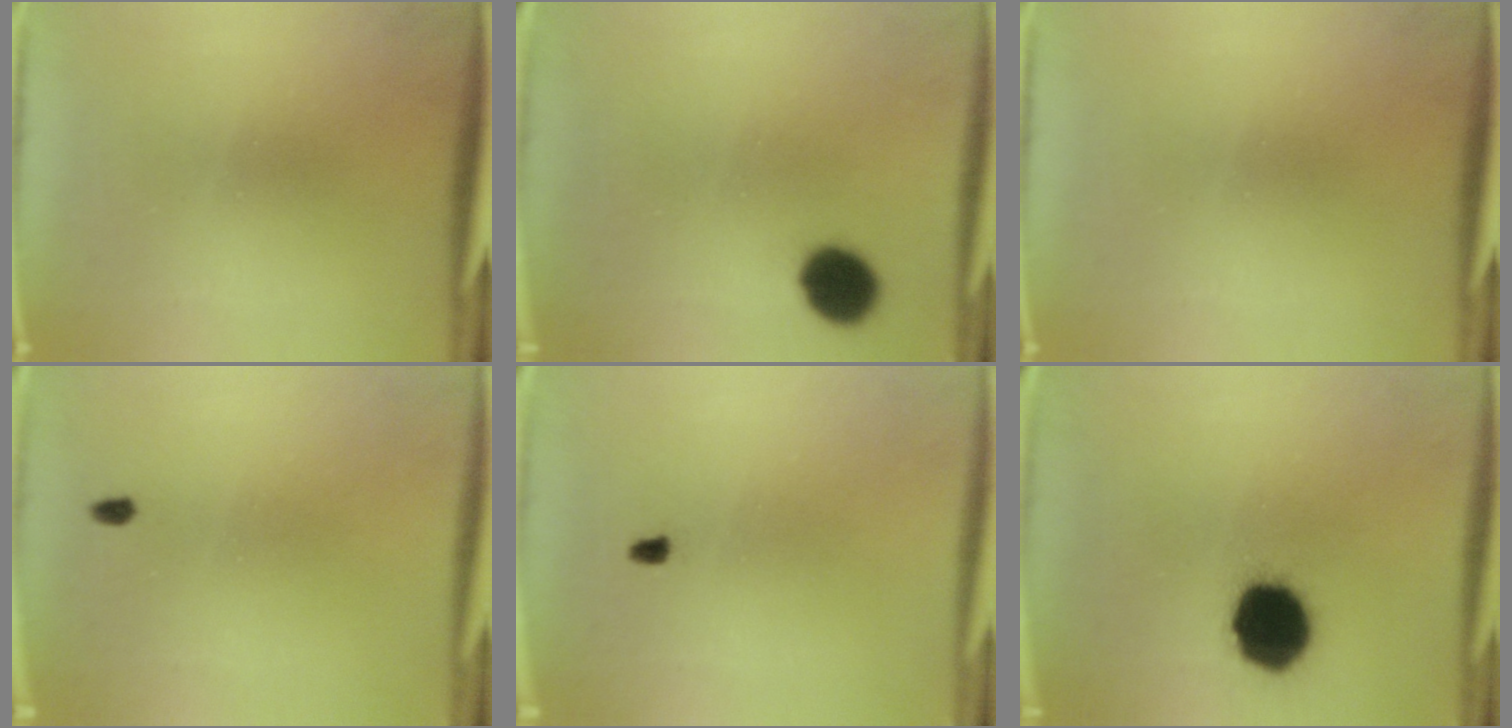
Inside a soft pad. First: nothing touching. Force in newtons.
{"total": 8.5}
{"total": 0.0}
{"total": 1.1}
{"total": 0.9}
{"total": 16.0}